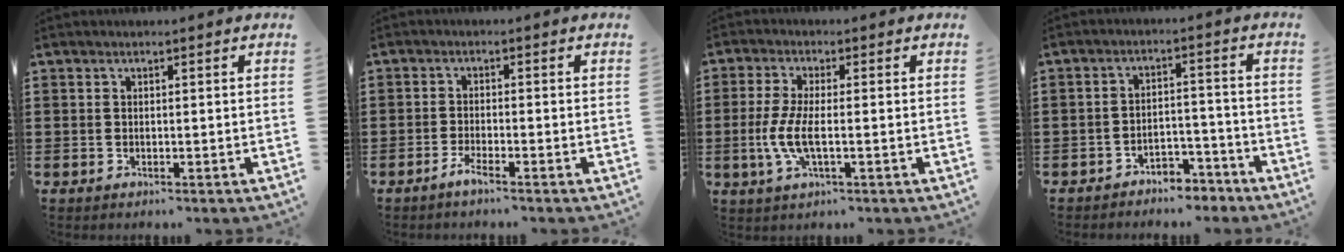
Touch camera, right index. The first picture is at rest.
{"total": 1.8, "force": [-1.5, -0.1, 1.1], "torque": [-0.026, -0.004, -0.029]}
{"total": 5.9, "force": [-1.2, 1.7, 5.5], "torque": [-0.130, -0.012, -0.030]}
{"total": 3.8, "force": [-3.6, 1.1, 0.7], "torque": [-0.015, 0.011, -0.072]}